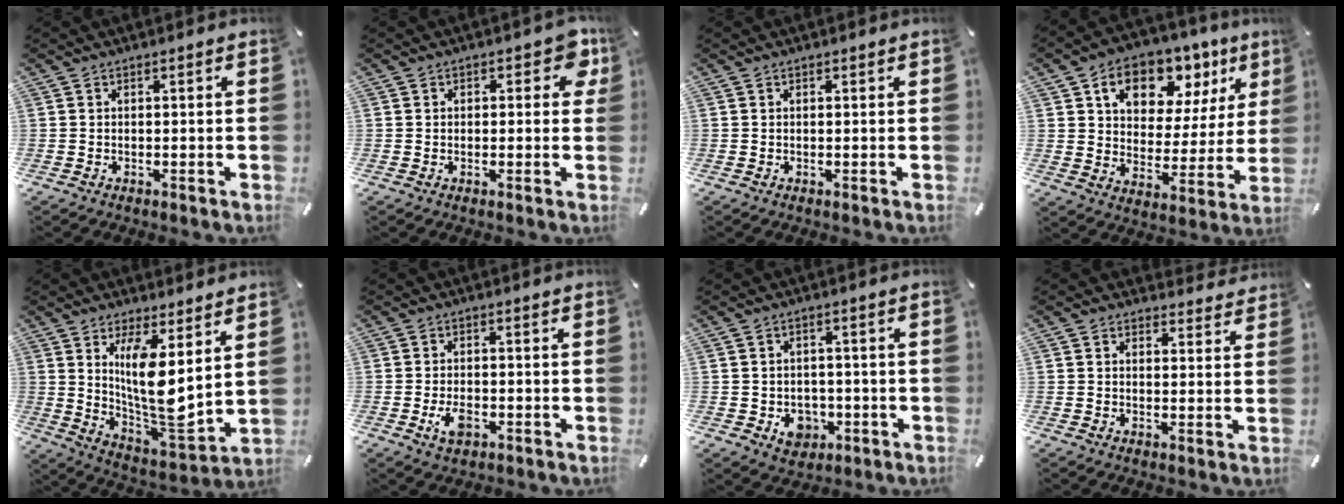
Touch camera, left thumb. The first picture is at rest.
{"total": 5.2, "force": [1.8, 3.2, 3.7], "torque": [-0.027, -0.004, 0.023]}
{"total": 0.0}
{"total": 13.7, "force": [8.1, 9.2, 6.0], "torque": [-0.097, -0.051, 0.144]}
{"total": 13.2, "force": [5.4, 4.7, 11.1], "torque": [-0.216, -0.061, 0.096]}
{"total": 4.3, "force": [-1.5, 2.5, 3.1], "torque": [-0.072, 0.001, -0.029]}
{"total": 6.0, "force": [-1.6, 5.2, 2.5], "torque": [-0.024, 0.004, -0.027]}
{"total": 2.4, "force": [1.8, 1.6, 0.4], "torque": [0.003, -0.011, 0.029]}